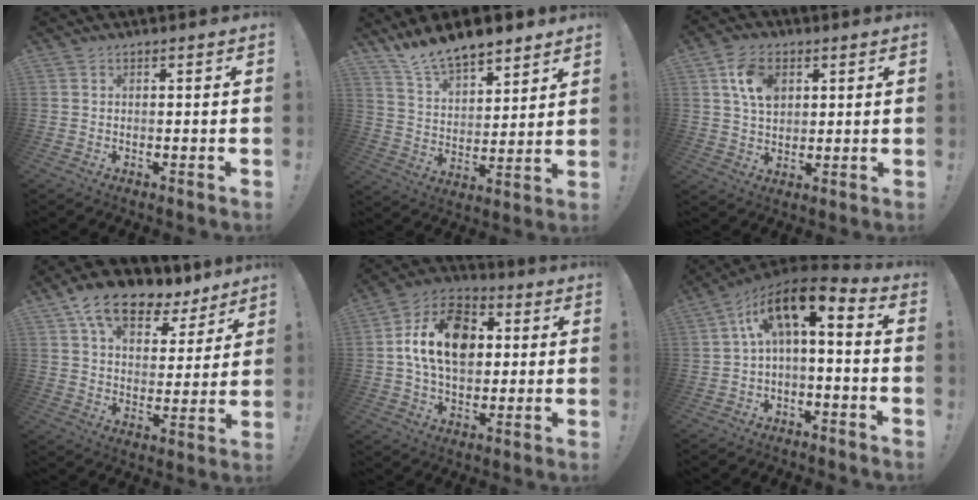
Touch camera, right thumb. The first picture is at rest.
{"total": 11.6, "force": [10.5, 3.5, 3.6], "torque": [-0.083, -0.080, 0.196]}
{"total": 10.3, "force": [4.0, 7.1, 6.2], "torque": [-0.099, 0.003, 0.078]}
{"total": 14.1, "force": [9.6, 7.7, 6.9], "torque": [-0.117, -0.058, 0.175]}
{"total": 17.5, "force": [3.0, 12.4, 12.0], "torque": [-0.194, 0.006, 0.058]}
{"total": 10.0, "force": [3.4, 3.6, 8.7], "torque": [-0.147, -0.019, 0.059]}